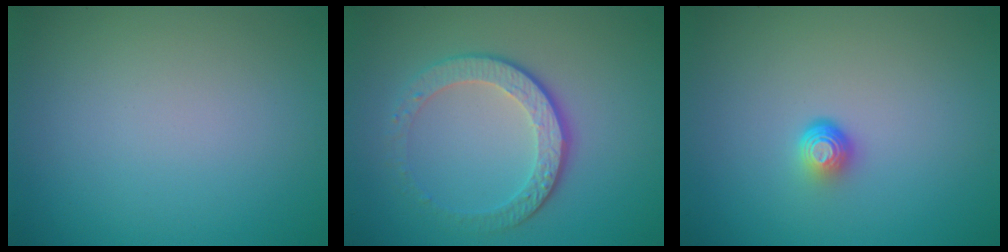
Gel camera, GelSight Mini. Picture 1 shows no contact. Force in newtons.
{"total": 4.4, "press": 3.2, "slide": 2.9}
{"total": 1.8, "press": 1.1, "slide": 1.4}